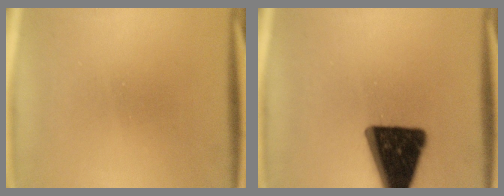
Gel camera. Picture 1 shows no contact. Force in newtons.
{"total": 18.0}